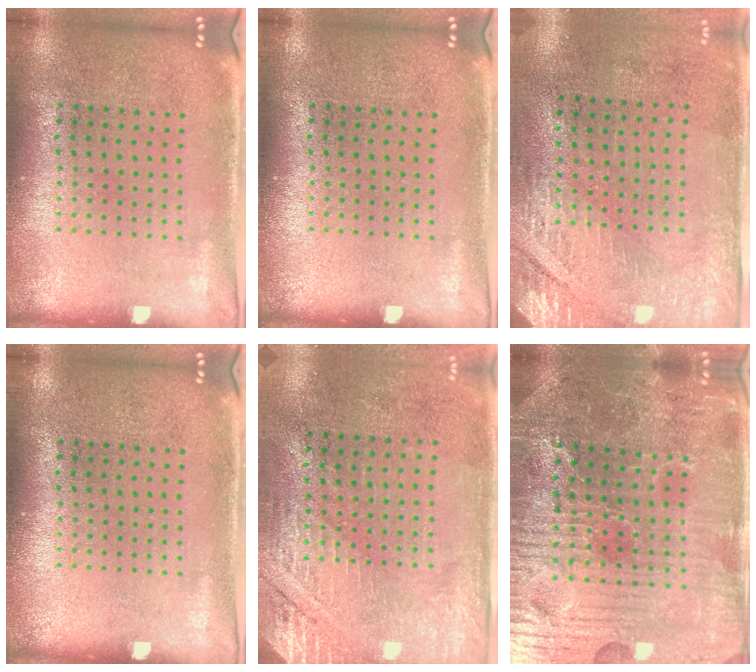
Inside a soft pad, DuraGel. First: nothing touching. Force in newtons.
{"total": 0.0}
{"total": 2.8, "press": 2.4, "slide": 1.4}
{"total": 0.0}
{"total": 2.8, "press": 2.5, "slide": 1.2}
{"total": 4.3, "press": 4.2, "slide": 0.8}